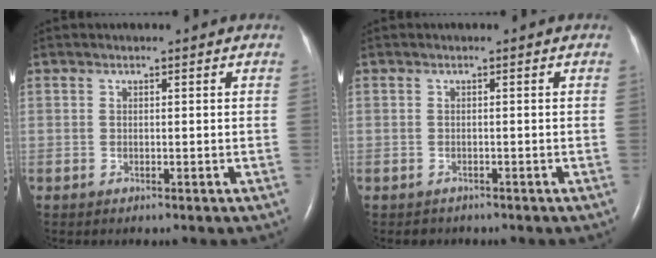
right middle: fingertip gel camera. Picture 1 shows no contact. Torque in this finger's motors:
{"motor_torque": [0.01, 0.02, 0.00, 0.00]}